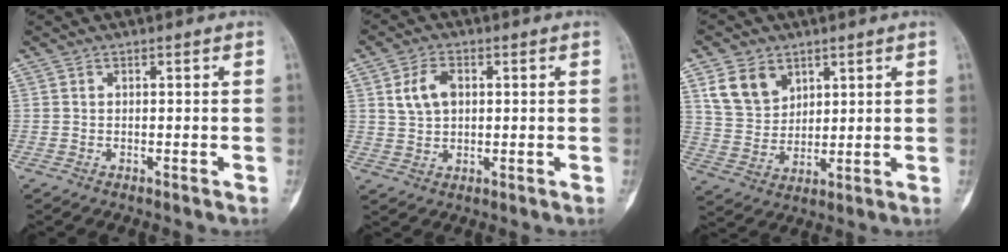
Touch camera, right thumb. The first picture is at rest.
{"total": 5.7, "force": [1.5, 3.8, 4.0], "torque": [-0.070, 0.002, 0.029]}
{"total": 9.0, "force": [4.6, 6.6, 4.1], "torque": [-0.061, -0.019, 0.099]}